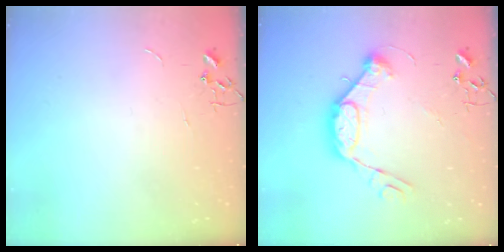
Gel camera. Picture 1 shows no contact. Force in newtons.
{"total": 12.8, "press": 12.8, "slide": 0.3}